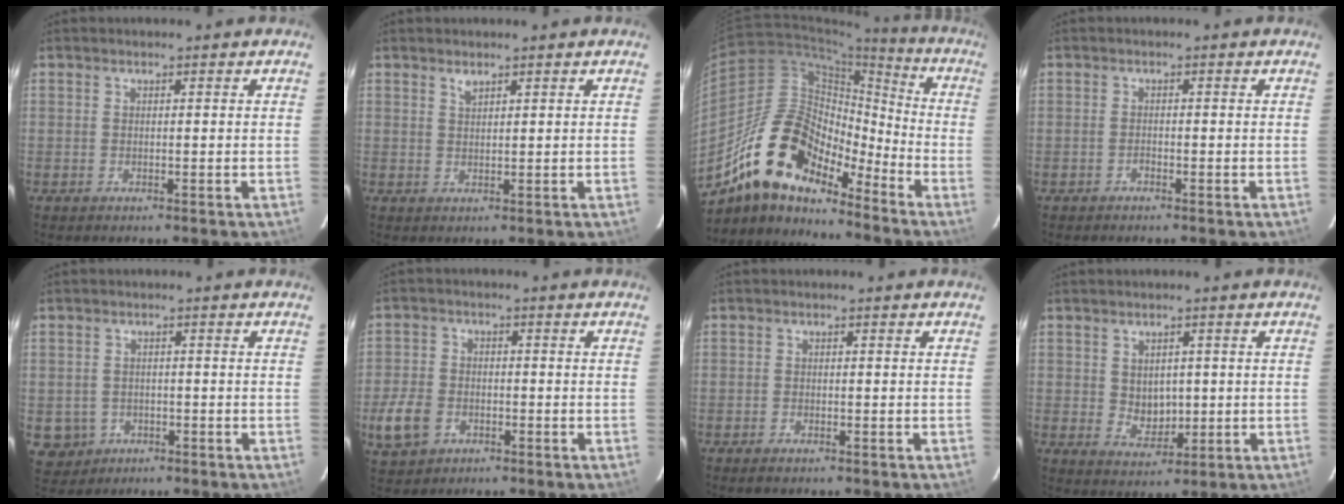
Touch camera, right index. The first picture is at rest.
{"total": 1.3, "force": [1.0, 0.4, 0.6], "torque": [-0.010, 0.001, 0.019]}
{"total": 17.8, "force": [-13.5, 7.3, 9.0], "torque": [-0.162, 0.002, -0.252]}
{"total": 0.7, "force": [-0.6, 0.3, 0.2], "torque": [-0.004, 0.002, -0.013]}
{"total": 5.0, "force": [-1.4, 4.7, 0.7], "torque": [-0.026, 0.010, -0.010]}
{"total": 9.1, "force": [-4.1, 6.8, 4.5], "torque": [-0.120, 0.005, -0.074]}
{"total": 1.0, "force": [-0.9, 0.3, 0.2], "torque": [-0.011, 0.001, -0.019]}
{"total": 4.6, "force": [0.5, 3.8, 2.5], "torque": [-0.040, -0.001, 0.020]}